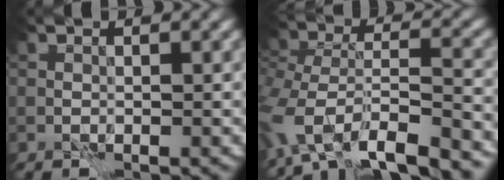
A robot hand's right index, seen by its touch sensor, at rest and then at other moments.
{"total": 14.8, "force": [-11.4, 6.7, 6.7], "torque": [-0.135, -0.024, -0.145]}